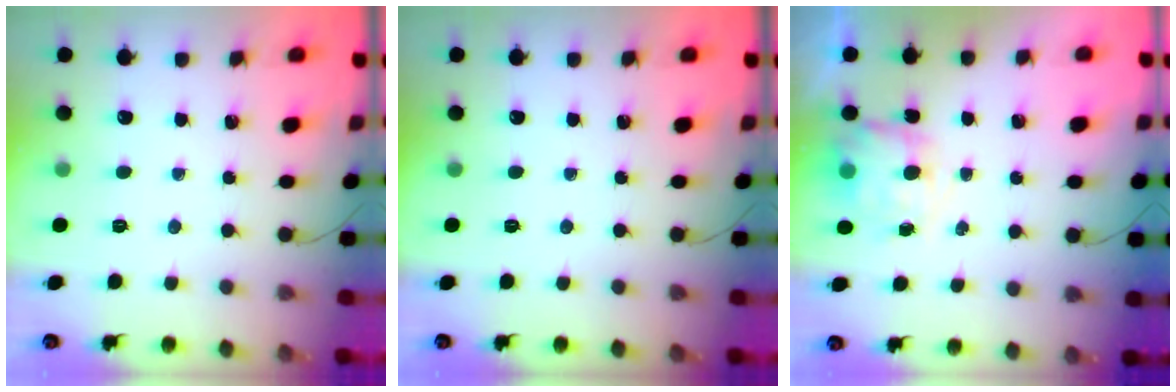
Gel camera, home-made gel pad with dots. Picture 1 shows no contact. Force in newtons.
{"total": 0.0}
{"total": 5.5, "press": 5.5, "slide": 0.6}